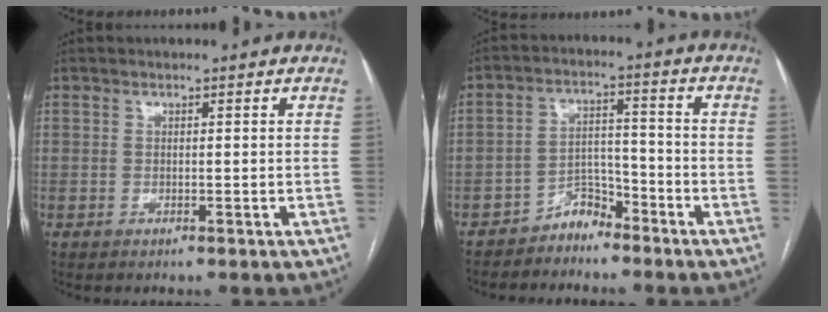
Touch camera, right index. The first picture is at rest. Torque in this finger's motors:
{"motor_torque": [-0.18, -0.01, -0.20, -0.11]}